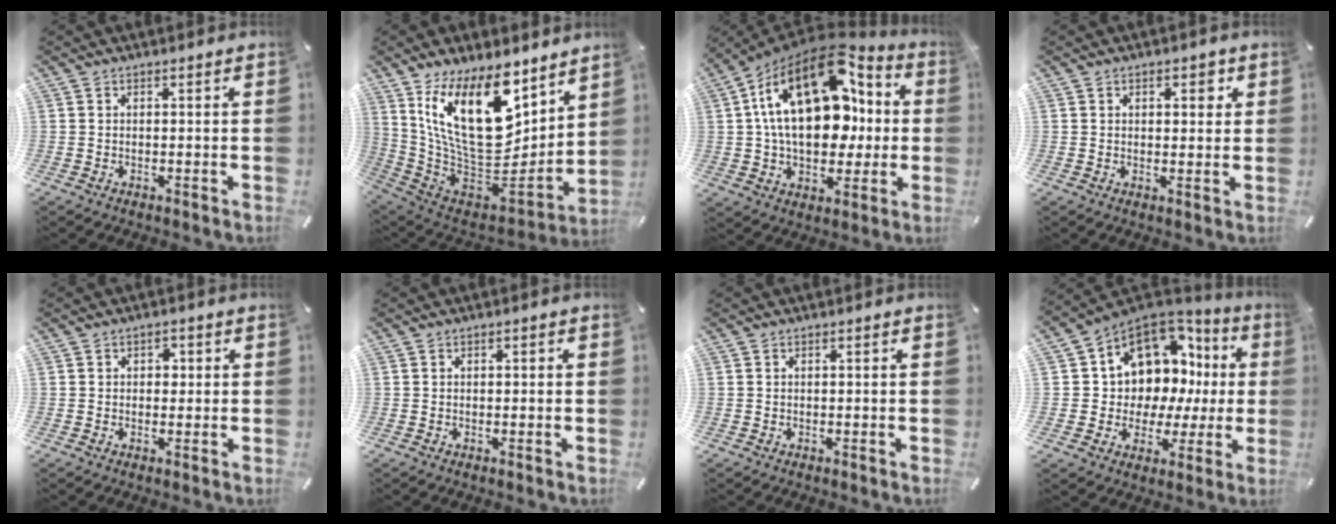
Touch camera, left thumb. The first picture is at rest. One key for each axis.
{"total": 22.1, "fx": 9.8, "fy": 11.4, "fz": 16.3, "tx": -0.322, "ty": -0.078, "tz": 0.173}
{"total": 25.6, "fx": 6.0, "fy": 16.2, "fz": 18.9, "tx": -0.330, "ty": -0.028, "tz": 0.103}
{"total": 3.0, "fx": 1.1, "fy": 1.9, "fz": 2.0, "tx": -0.020, "ty": -0.002, "tz": 0.010}
{"total": 1.9, "fx": 0.1, "fy": 1.6, "fz": 1.1, "tx": -0.007, "ty": 0.002, "tz": -0.004}
{"total": 0.5, "fx": -0.1, "fy": 0.3, "fz": 0.4, "tx": -0.007, "ty": 0.000, "tz": -0.001}
{"total": 0.0}
{"total": 11.3, "fx": 4.8, "fy": 9.4, "fz": 4.2, "tx": -0.073, "ty": -0.059, "tz": 0.094}